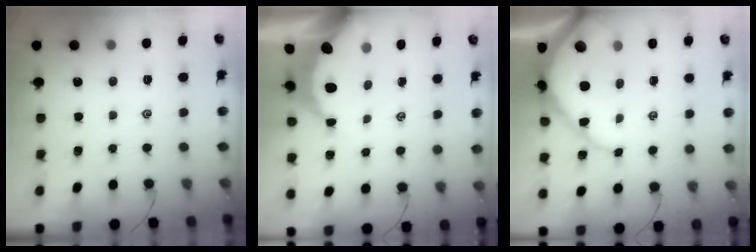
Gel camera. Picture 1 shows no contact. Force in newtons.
{"total": 7.6, "press": 7.6, "slide": 0.8}
{"total": 10.4, "press": 10.3, "slide": 1.0}